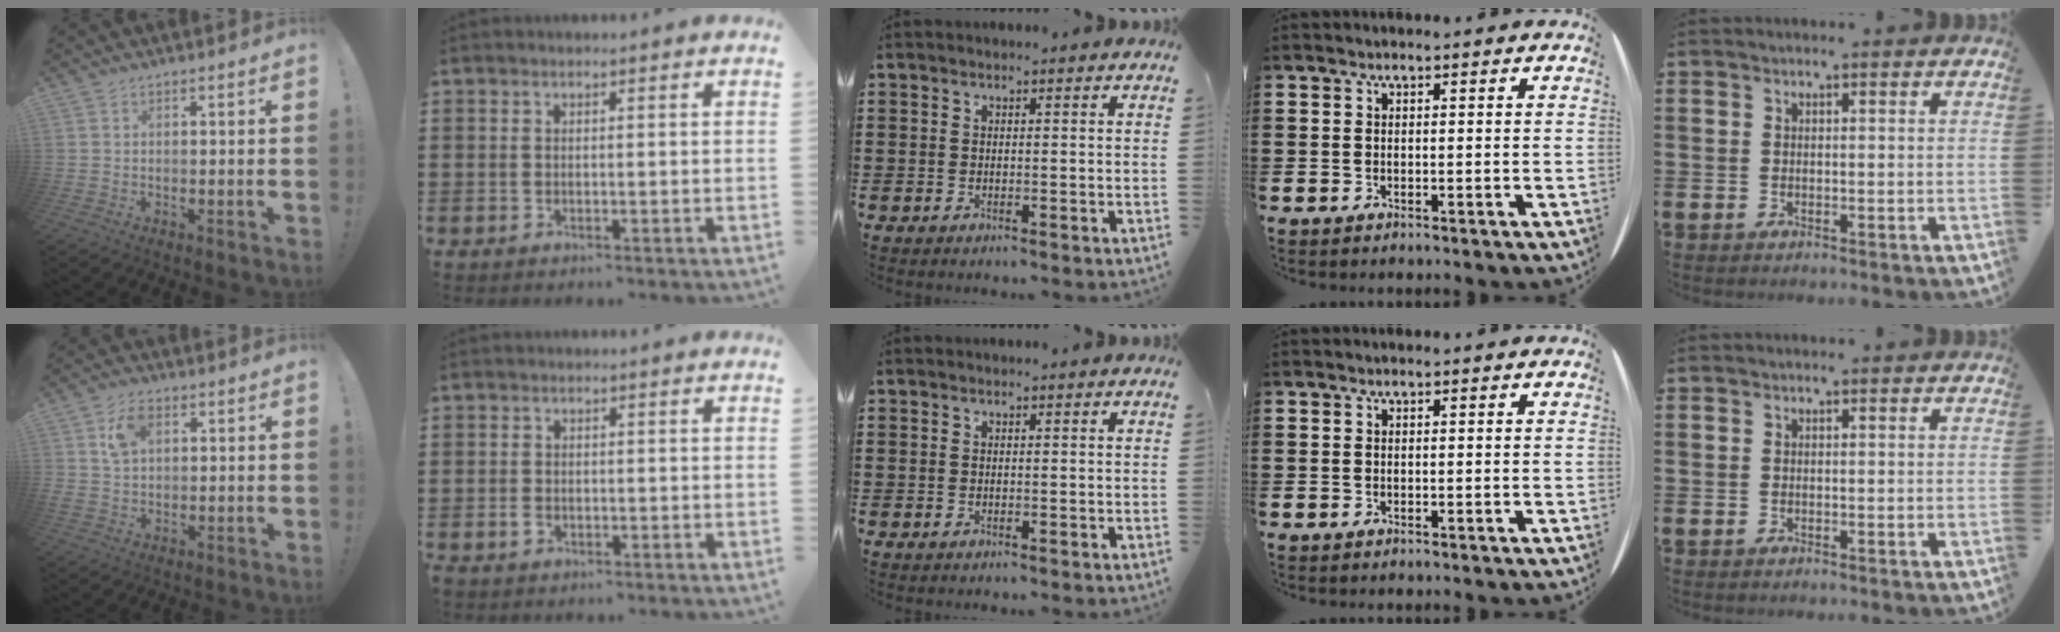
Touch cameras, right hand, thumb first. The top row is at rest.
{"thumb": {"total": 6.8, "force": [2.5, 4.2, 4.7], "torque": [-0.086, 0.005, 0.049]}, "index": {"total": 1.4, "force": [-0.7, 0.9, 0.7], "torque": [-0.024, -0.004, -0.016]}}